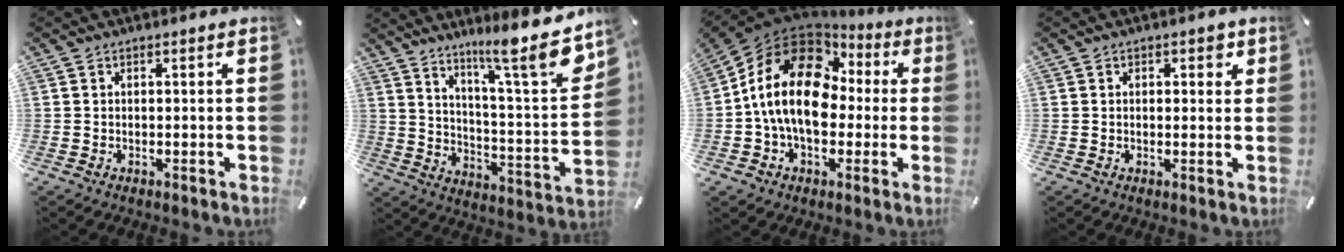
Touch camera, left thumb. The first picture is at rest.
{"total": 16.1, "force": [12.2, 1.4, 10.4], "torque": [-0.147, -0.118, 0.186]}
{"total": 18.4, "force": [0.5, 13.9, 12.1], "torque": [-0.257, 0.012, 0.003]}
{"total": 2.7, "force": [1.0, 1.8, 1.7], "torque": [-0.006, -0.004, 0.008]}